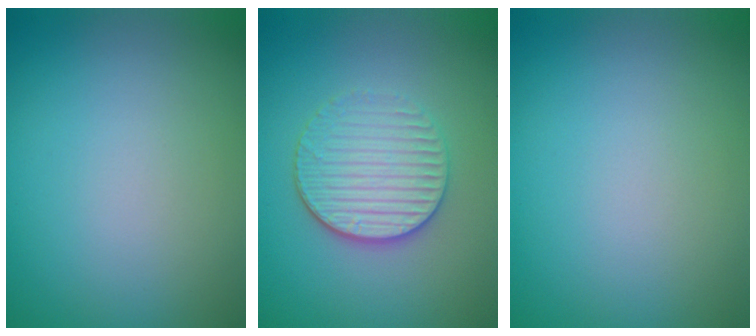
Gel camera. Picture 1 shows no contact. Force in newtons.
{"total": 4.0, "press": 3.5, "slide": 2.0}
{"total": 0.0}